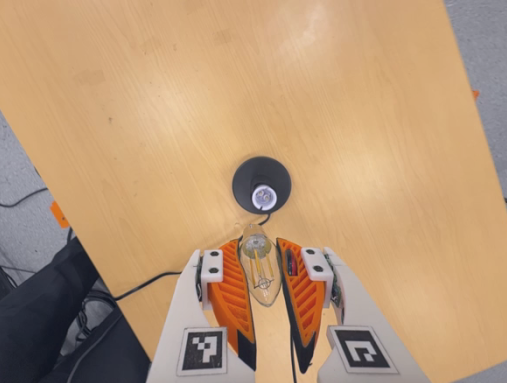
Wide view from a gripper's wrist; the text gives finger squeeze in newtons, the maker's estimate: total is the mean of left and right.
{"total": 23.2, "left": 27.0, "right": 19.4}